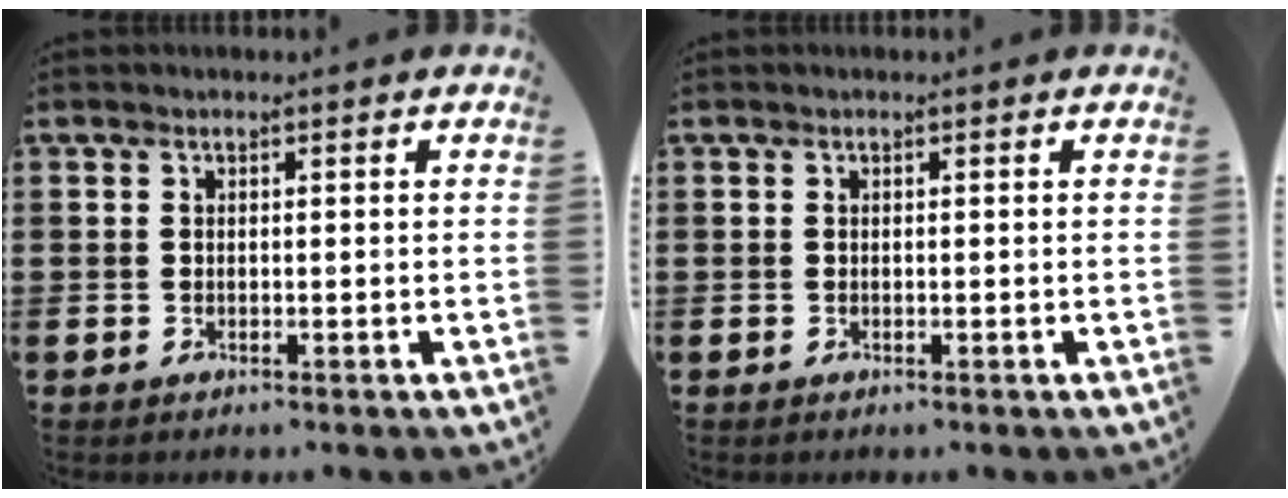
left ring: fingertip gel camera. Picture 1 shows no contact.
{"total": 0.0}